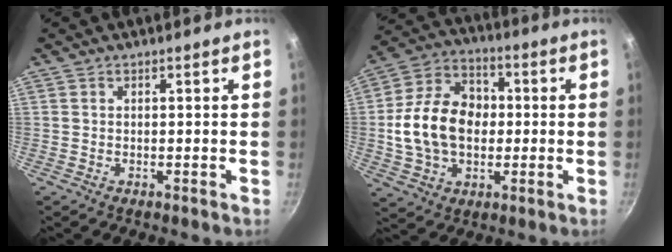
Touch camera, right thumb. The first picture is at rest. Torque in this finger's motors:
{"motor_torque": [0.60, 0.73, 1.69, 0.00, 0.16]}